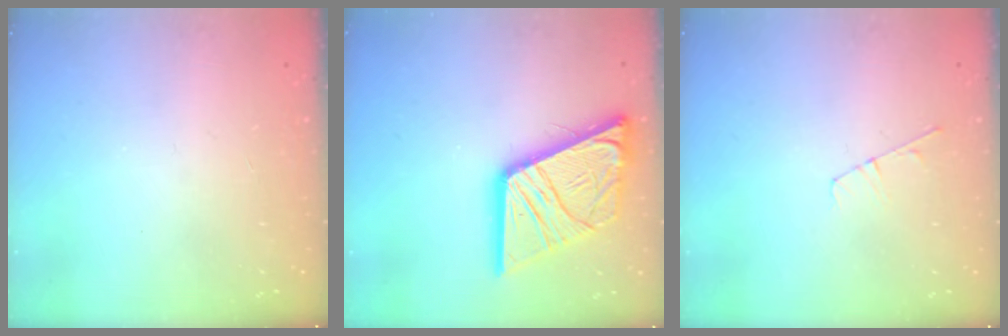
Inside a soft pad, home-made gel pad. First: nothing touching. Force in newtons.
{"total": 23.1, "press": 23.0, "slide": 2.6}
{"total": 3.1, "press": 3.1, "slide": 0.4}